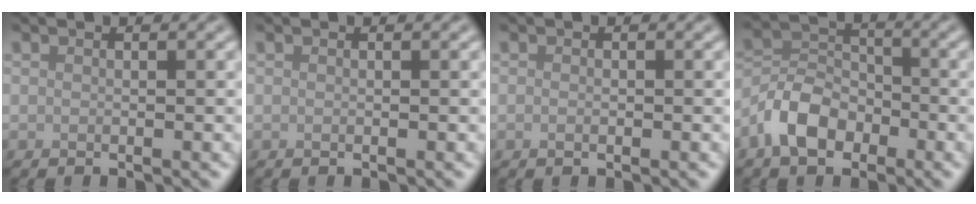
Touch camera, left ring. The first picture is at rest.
{"total": 0.0}
{"total": 0.6, "force": [-0.1, 0.4, 0.4], "torque": [-0.008, -0.002, -0.002]}
{"total": 5.2, "force": [-2.8, 3.3, 2.8], "torque": [-0.053, 0.006, -0.063]}